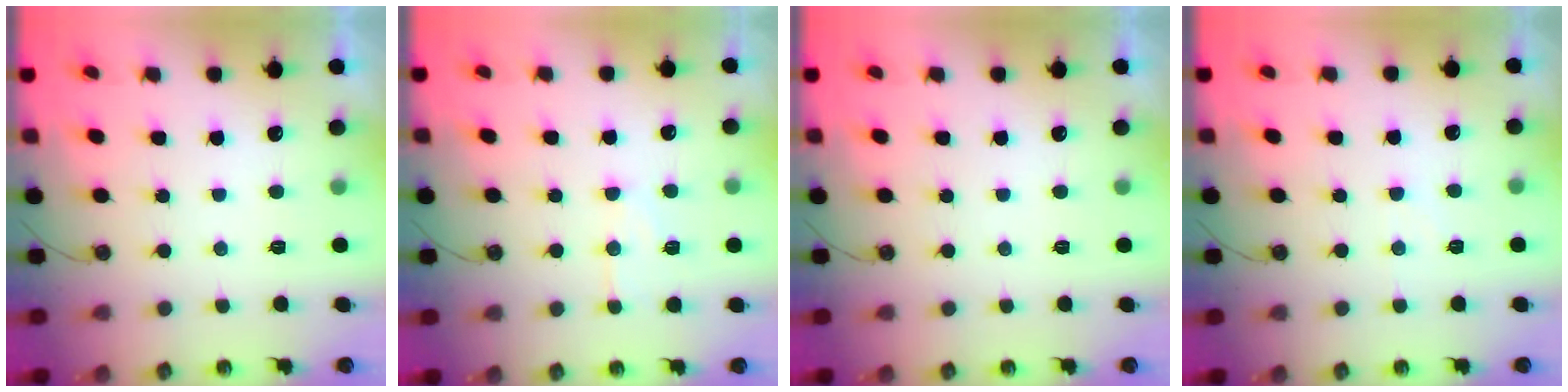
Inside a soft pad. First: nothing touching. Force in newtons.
{"total": 8.6, "press": 8.6, "slide": 0.8}
{"total": 0.0}
{"total": 2.4, "press": 2.4, "slide": 0.5}